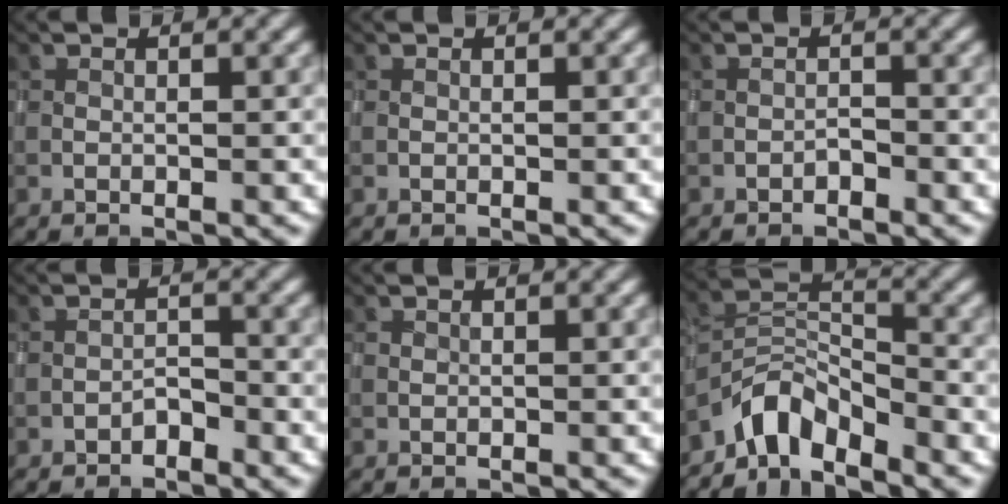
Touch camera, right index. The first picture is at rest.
{"total": 0.0}
{"total": 0.7, "force": [-0.6, 0.3, 0.2], "torque": [-0.001, 0.003, -0.011]}
{"total": 1.1, "force": [-1.0, 0.5, 0.4], "torque": [-0.004, 0.006, -0.018]}
{"total": 0.0}
{"total": 4.8, "force": [-4.0, 1.8, 2.0], "torque": [-0.025, 0.002, -0.089]}